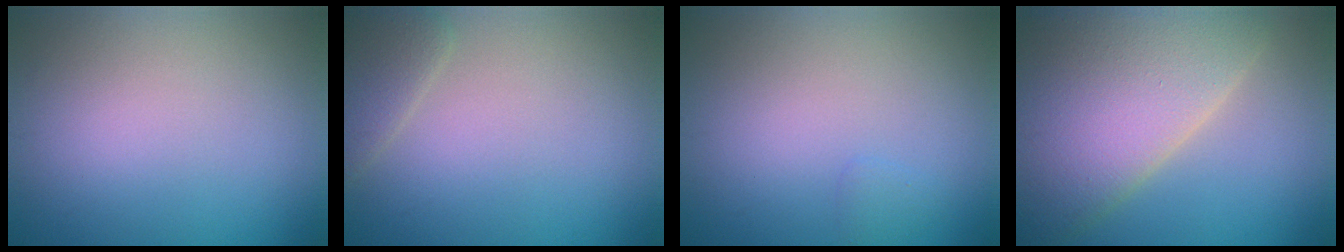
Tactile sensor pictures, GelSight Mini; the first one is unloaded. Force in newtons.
{"total": 2.2, "press": 2.2, "slide": 0.2}
{"total": 0.6, "press": 0.6, "slide": 0.1}
{"total": 10.6, "press": 10.6, "slide": 0.7}